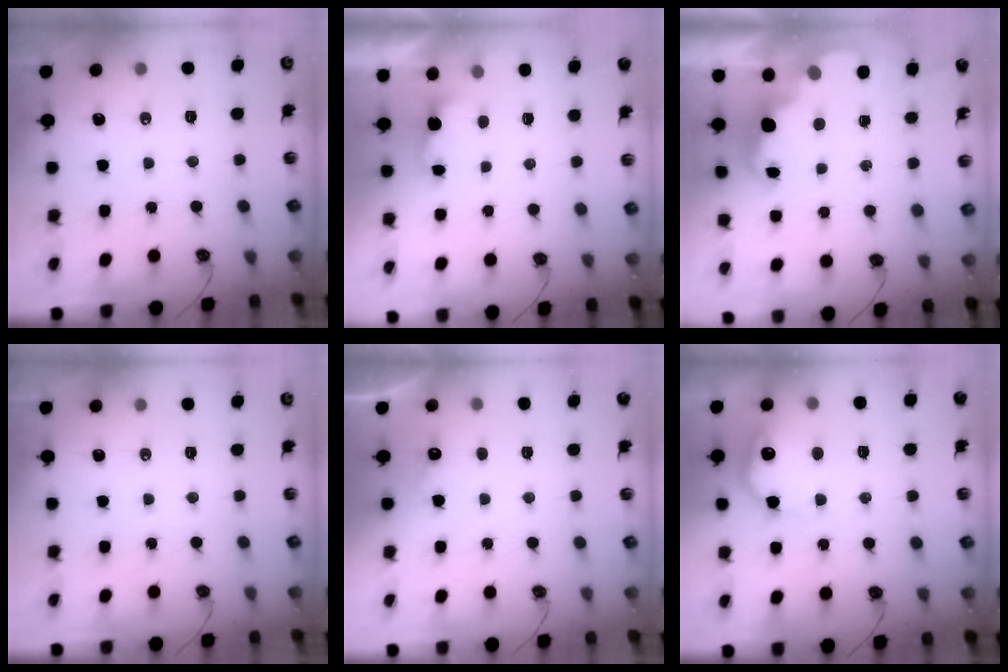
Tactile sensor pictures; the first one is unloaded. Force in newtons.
{"total": 2.6, "press": 2.4, "slide": 0.9}
{"total": 2.3, "press": 2.3, "slide": 0.5}
{"total": 0.0}
{"total": 3.6, "press": 3.5, "slide": 1.1}
{"total": 12.4, "press": 12.4, "slide": 0.8}